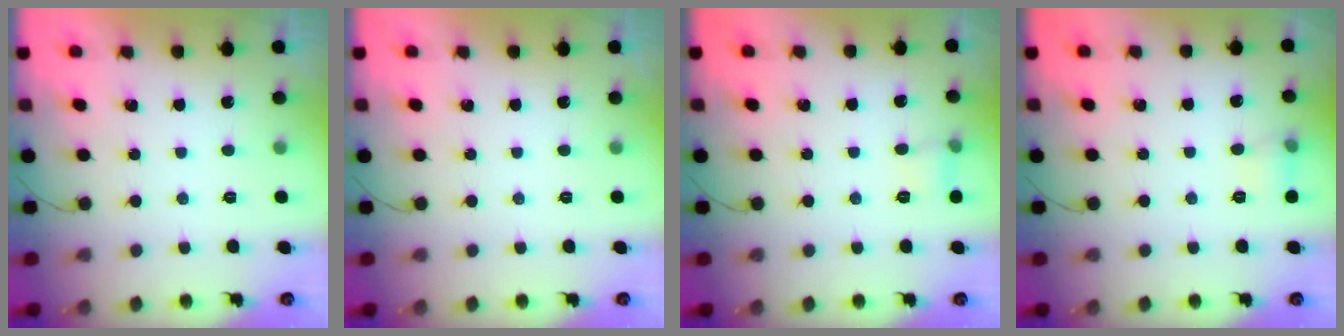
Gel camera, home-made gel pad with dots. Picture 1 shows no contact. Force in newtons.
{"total": 0.0}
{"total": 4.3, "press": 4.0, "slide": 1.4}
{"total": 5.6, "press": 5.4, "slide": 1.5}